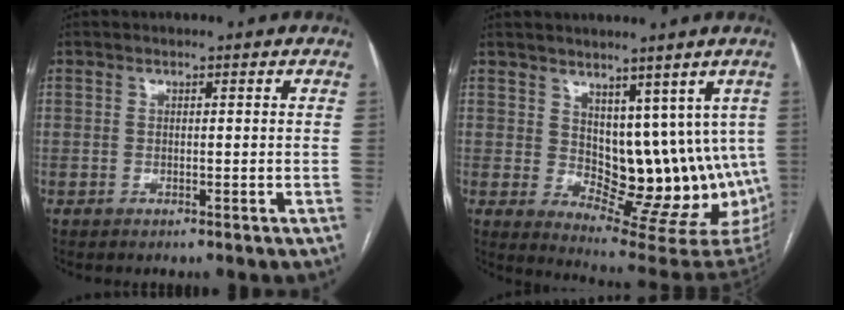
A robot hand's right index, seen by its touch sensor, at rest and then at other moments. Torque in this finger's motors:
{"motor_torque": [0.96, 0.80, 0.14, 0.03]}